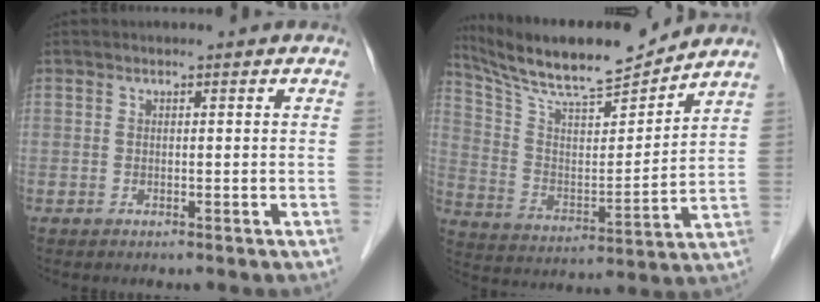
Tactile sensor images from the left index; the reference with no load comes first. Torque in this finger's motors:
{"motor_torque": [0.76, -0.60, 0.15, 0.09]}